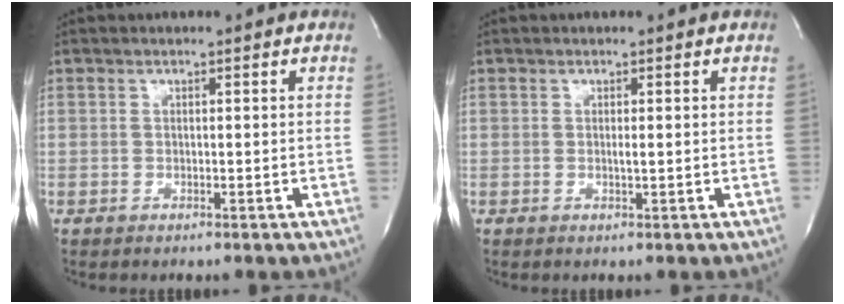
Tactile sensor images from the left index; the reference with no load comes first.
{"total": 0.6, "force": [0.0, 0.0, 0.6], "torque": [-0.016, -0.003, 0.000]}